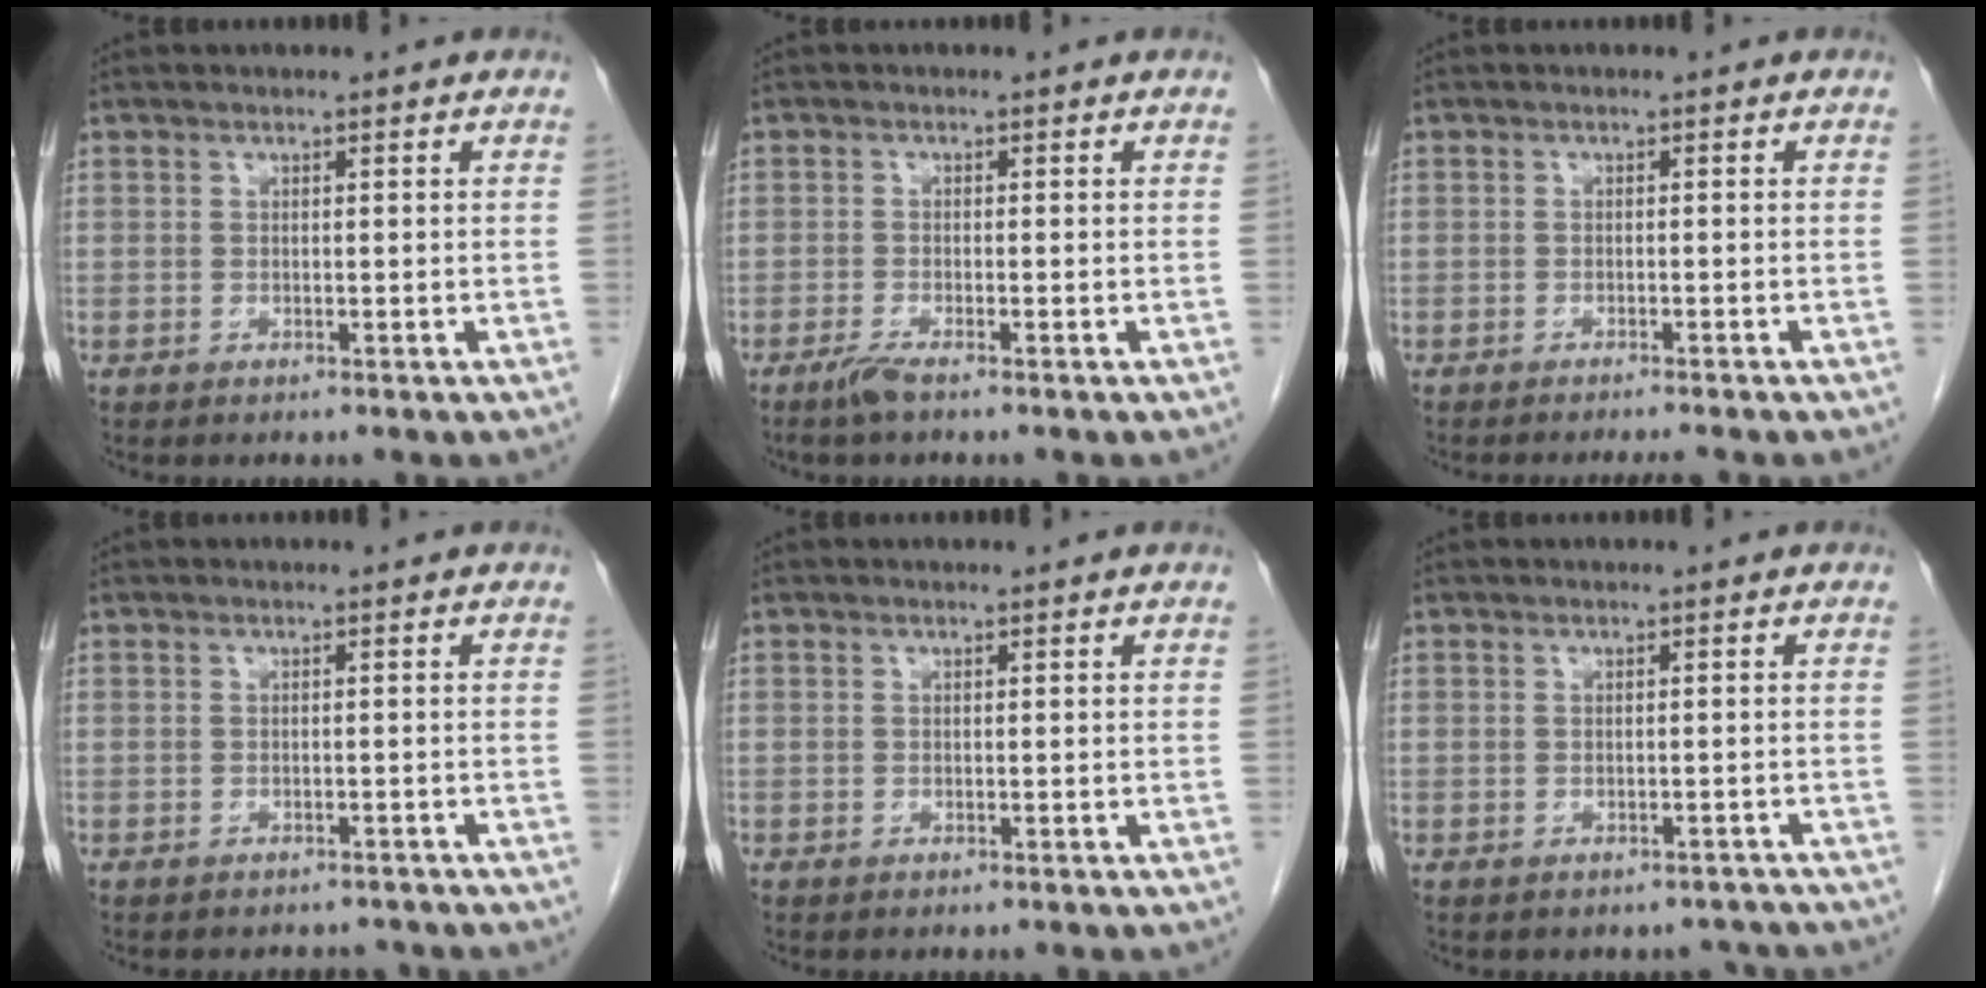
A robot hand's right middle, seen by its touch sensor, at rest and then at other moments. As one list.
[{"total": 2.0, "force": [-1.5, -0.1, 1.2], "torque": [-0.033, -0.005, -0.033]}, {"total": 3.4, "force": [-3.1, -0.3, 1.3], "torque": [-0.014, -0.008, -0.042]}, {"total": 4.0, "force": [-3.7, 1.5, 0.6], "torque": [-0.006, 0.002, -0.043]}, {"total": 0.0}, {"total": 3.3, "force": [-2.9, 1.6, 0.1], "torque": [0.001, 0.008, -0.034]}]